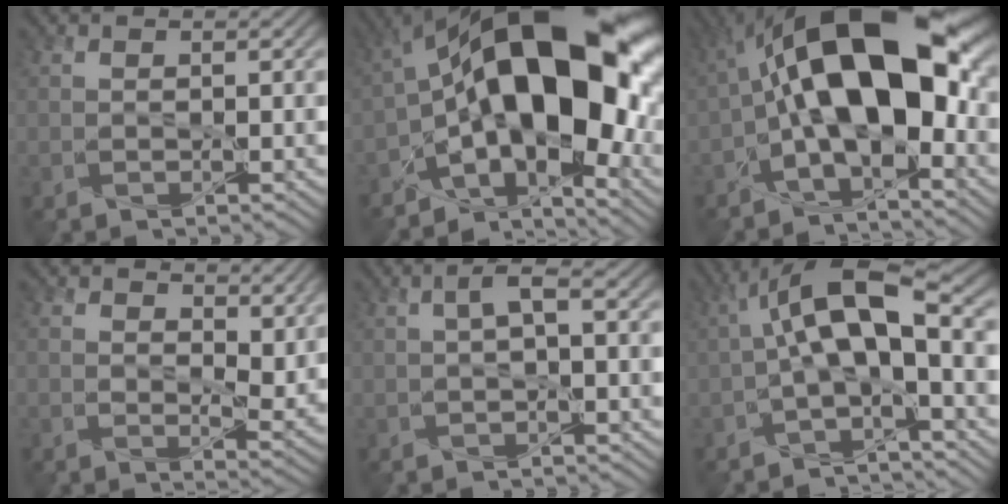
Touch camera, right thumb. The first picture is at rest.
{"total": 18.5, "force": [-2.8, 8.6, 16.1], "torque": [-0.237, 0.027, -0.059]}
{"total": 16.8, "force": [-0.8, 7.6, 15.0], "torque": [-0.244, 0.043, -0.038]}
{"total": 6.9, "force": [3.4, 4.0, 4.5], "torque": [-0.088, -0.012, 0.055]}
{"total": 1.8, "force": [-0.5, 0.2, 1.8], "torque": [-0.032, 0.011, -0.013]}
{"total": 8.5, "force": [-1.1, 3.0, 7.9], "torque": [-0.144, 0.027, -0.029]}